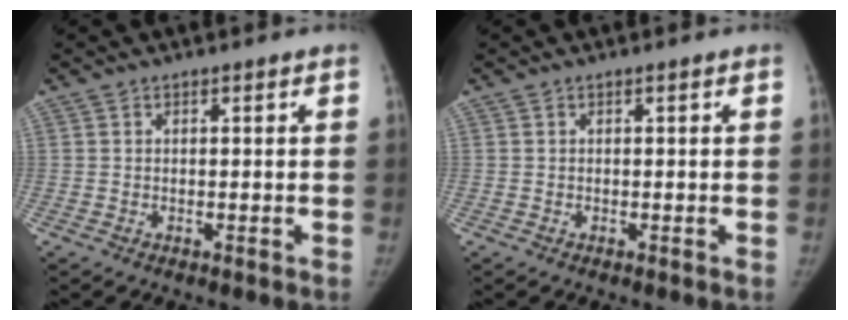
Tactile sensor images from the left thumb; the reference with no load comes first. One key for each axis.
{"total": 0.0}